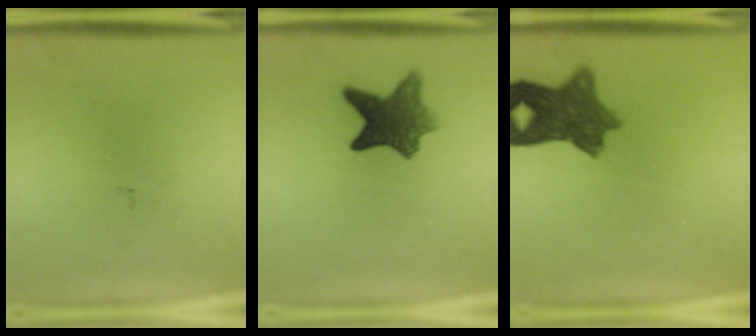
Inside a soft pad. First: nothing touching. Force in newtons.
{"total": 8.3}
{"total": 9.2}